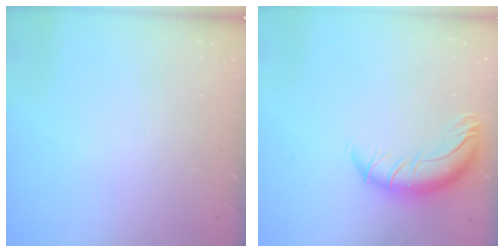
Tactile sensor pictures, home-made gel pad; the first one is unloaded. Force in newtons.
{"total": 10.9, "press": 10.4, "slide": 3.0}